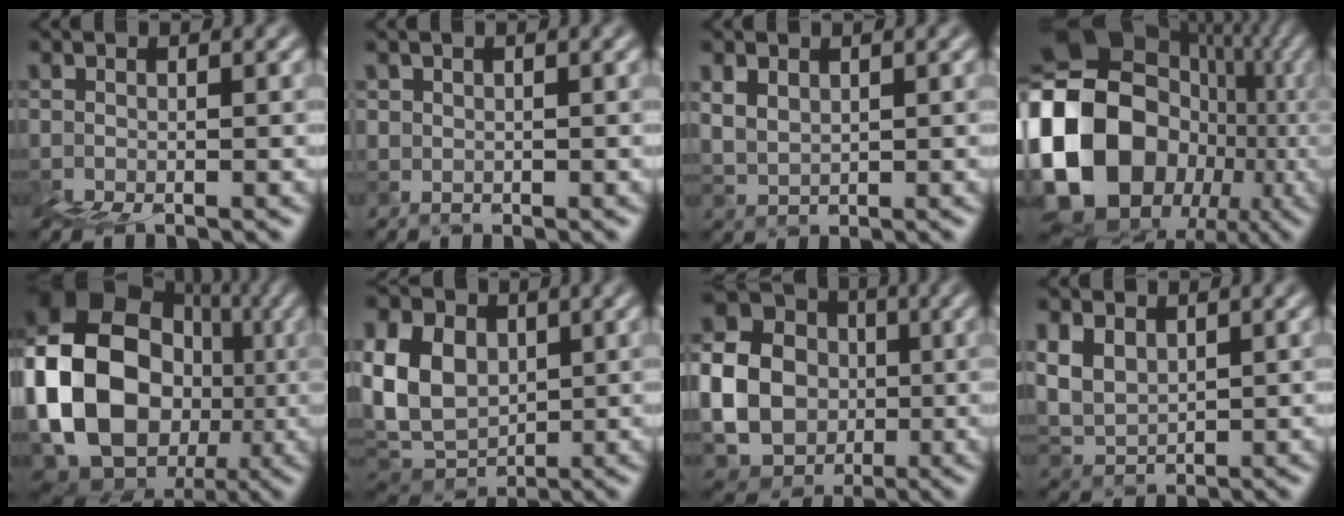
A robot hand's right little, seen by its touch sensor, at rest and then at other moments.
{"total": 1.5, "force": [1.2, 0.7, -0.6], "torque": [0.035, 0.014, 0.018]}
{"total": 2.4, "force": [2.4, 0.1, -0.4], "torque": [0.009, 0.004, 0.055]}
{"total": 18.9, "force": [-1.2, 16.2, 9.6], "torque": [-0.194, 0.009, -0.038]}
{"total": 13.9, "force": [0.0, 11.3, 8.0], "torque": [-0.152, 0.008, -0.002]}
{"total": 7.2, "force": [3.3, 5.1, 3.9], "torque": [-0.105, 0.018, 0.061]}
{"total": 12.1, "force": [1.1, 11.3, 4.4], "torque": [-0.117, 0.023, -0.007]}
{"total": 4.9, "force": [3.9, 2.6, 1.5], "torque": [-0.055, 0.018, 0.079]}